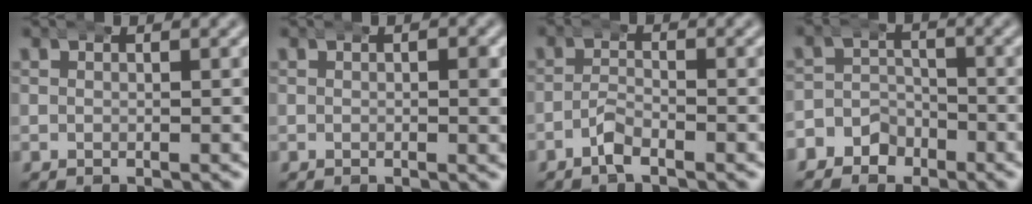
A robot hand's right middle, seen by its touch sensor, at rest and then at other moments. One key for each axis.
{"total": 1.1, "fx": 0.3, "fy": 0.4, "fz": 1.0, "tx": -0.010, "ty": 0.004, "tz": 0.002}
{"total": 2.2, "fx": -1.8, "fy": 0.6, "fz": 1.1, "tx": -0.019, "ty": 0.005, "tz": -0.039}
{"total": 5.4, "fx": -3.2, "fy": 4.2, "fz": 1.1, "tx": -0.019, "ty": 0.003, "tz": -0.069}